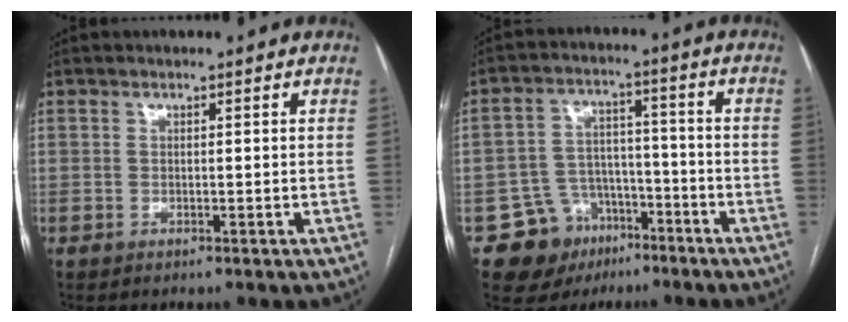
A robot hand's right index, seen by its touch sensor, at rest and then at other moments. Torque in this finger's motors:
{"motor_torque": [-0.09, -0.08, -0.63, -0.21]}